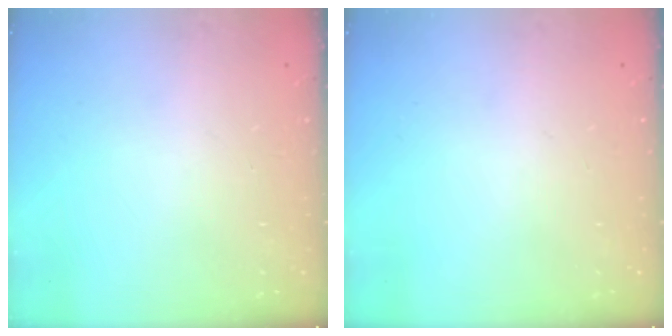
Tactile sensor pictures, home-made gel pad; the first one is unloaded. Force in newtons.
{"total": 0.0}